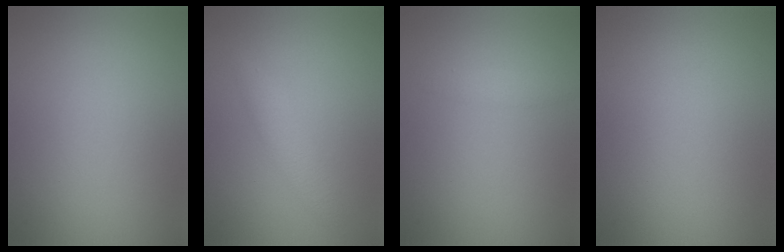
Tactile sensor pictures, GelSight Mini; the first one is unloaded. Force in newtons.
{"total": 1.8, "press": 1.8, "slide": 0.1}
{"total": 1.0, "press": 1.0, "slide": 0.0}
{"total": 0.0}